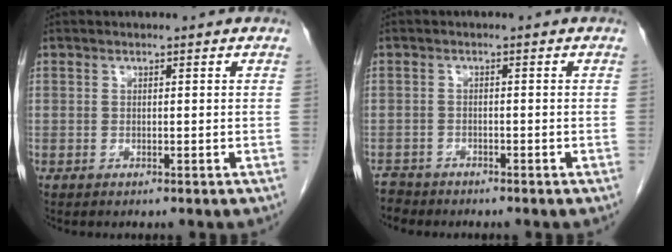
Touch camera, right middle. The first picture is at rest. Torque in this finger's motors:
{"motor_torque": [0.00, 0.11, -0.01, 0.00]}